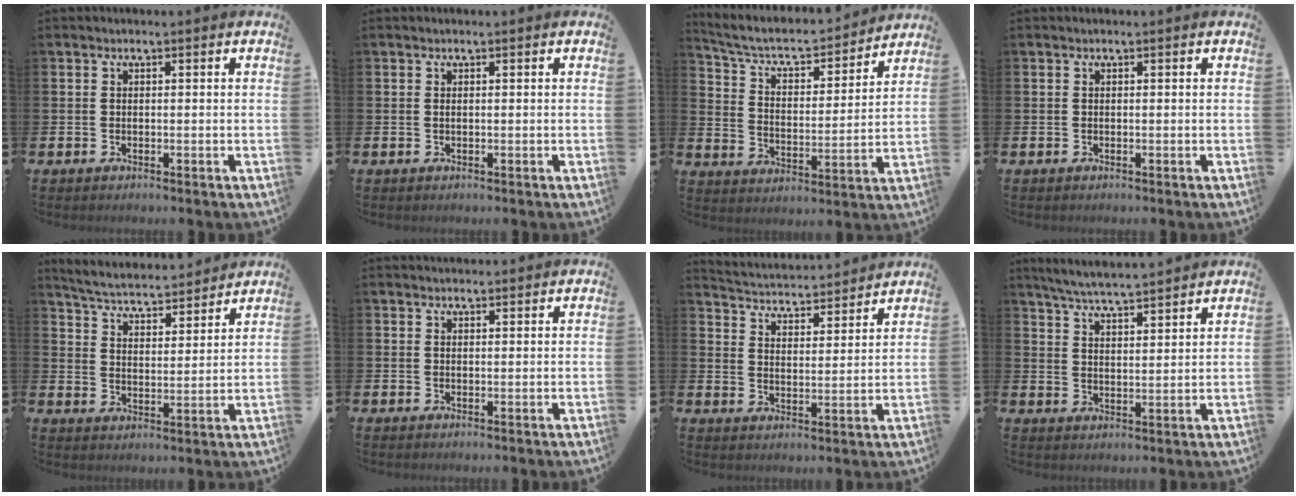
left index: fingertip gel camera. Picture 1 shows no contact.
{"total": 0.0}
{"total": 6.4, "force": [5.6, 2.0, 2.3], "torque": [-0.076, -0.041, 0.090]}
{"total": 0.0}
{"total": 4.9, "force": [4.9, 0.6, 0.7], "torque": [-0.038, -0.040, 0.081]}
{"total": 1.5, "force": [1.5, 0.4, 0.1], "torque": [0.007, -0.004, 0.025]}
{"total": 4.1, "force": [4.0, 0.6, -0.1], "torque": [-0.022, -0.036, 0.065]}
{"total": 5.6, "force": [5.5, -0.1, 1.0], "torque": [-0.040, -0.033, 0.097]}